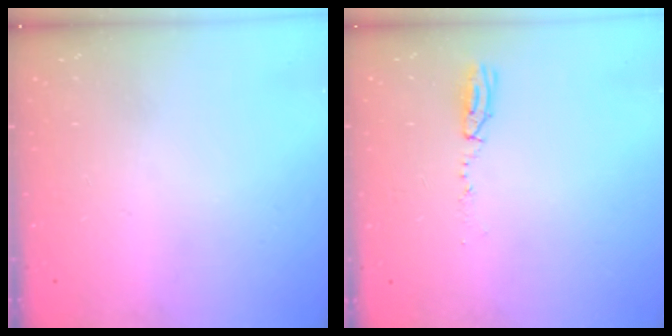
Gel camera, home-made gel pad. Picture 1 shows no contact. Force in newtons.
{"total": 10.5, "press": 5.2, "slide": 9.1}